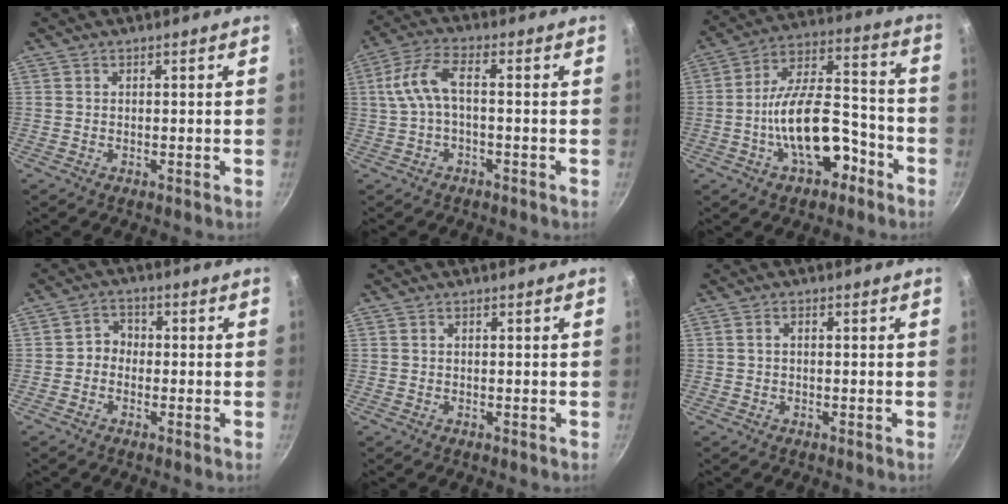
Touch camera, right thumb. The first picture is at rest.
{"total": 6.9, "force": [-0.8, 2.7, 6.3], "torque": [-0.146, 0.027, -0.020]}
{"total": 16.9, "force": [-6.5, 8.5, 13.0], "torque": [-0.181, 0.070, -0.107]}
{"total": 3.2, "force": [-0.9, 2.8, 1.4], "torque": [-0.005, 0.018, -0.026]}
{"total": 0.0}
{"total": 1.2, "force": [-0.1, 0.7, 1.0], "torque": [-0.022, 0.010, -0.002]}